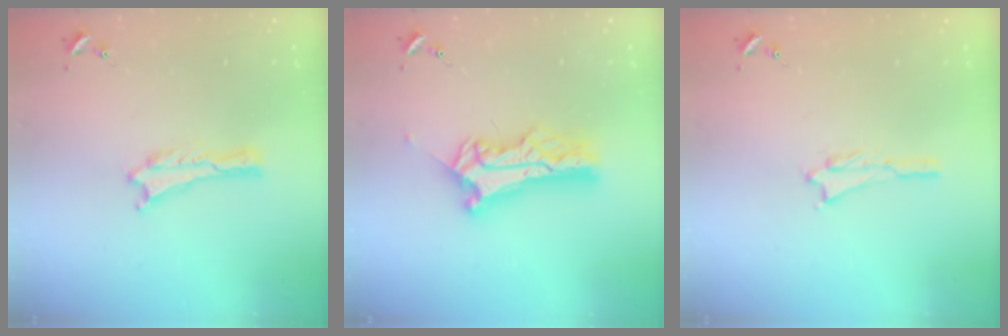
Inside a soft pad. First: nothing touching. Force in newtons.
{"total": 10.5, "press": 10.5, "slide": 0.8}
{"total": 0.8, "press": 0.8, "slide": 0.2}